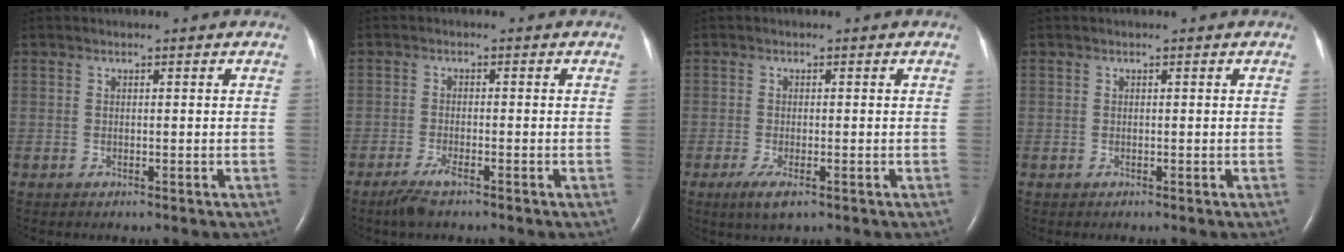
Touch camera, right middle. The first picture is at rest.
{"total": 3.1, "force": [-2.3, 0.4, 2.1], "torque": [-0.054, -0.007, -0.045]}
{"total": 3.1, "force": [-1.7, 0.7, 2.5], "torque": [-0.055, -0.009, -0.029]}
{"total": 0.0}